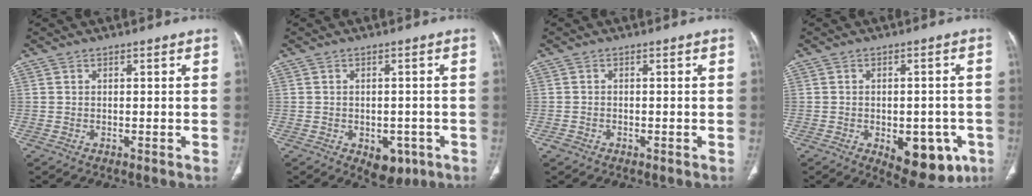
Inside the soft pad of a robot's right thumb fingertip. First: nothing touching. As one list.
[{"total": 6.0, "force": [-2.6, 3.9, 3.7], "torque": [-0.026, 0.008, -0.023]}, {"total": 1.2, "force": [-0.7, 0.9, 0.3], "torque": [-0.008, 0.004, -0.014]}, {"total": 12.9, "force": [-5.0, 6.9, 9.7], "torque": [-0.091, 0.010, -0.051]}]